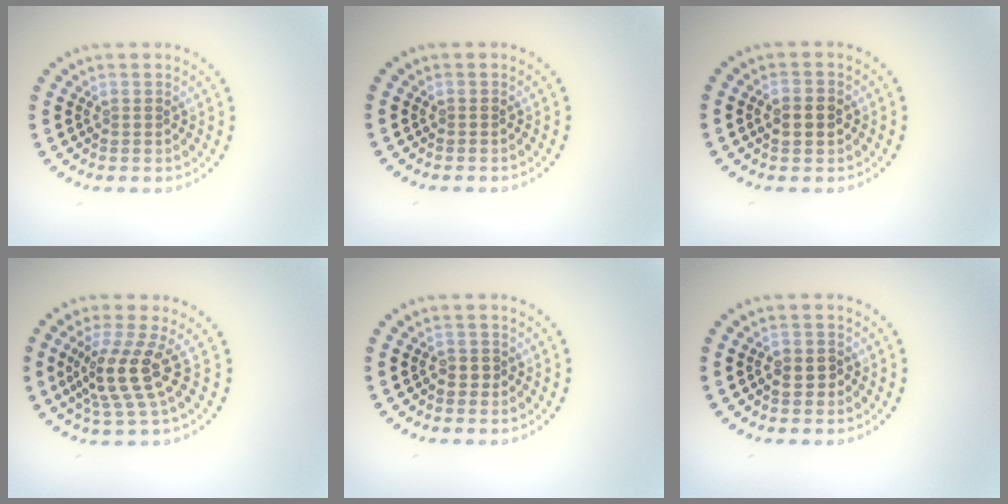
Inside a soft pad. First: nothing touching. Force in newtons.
{"total": 0.0}
{"total": 2.7, "press": 2.7, "slide": 0.2}
{"total": 4.3, "press": 3.1, "slide": 2.9}
{"total": 0.7, "press": 0.6, "slide": 0.4}
{"total": 1.3, "press": 1.2, "slide": 0.5}